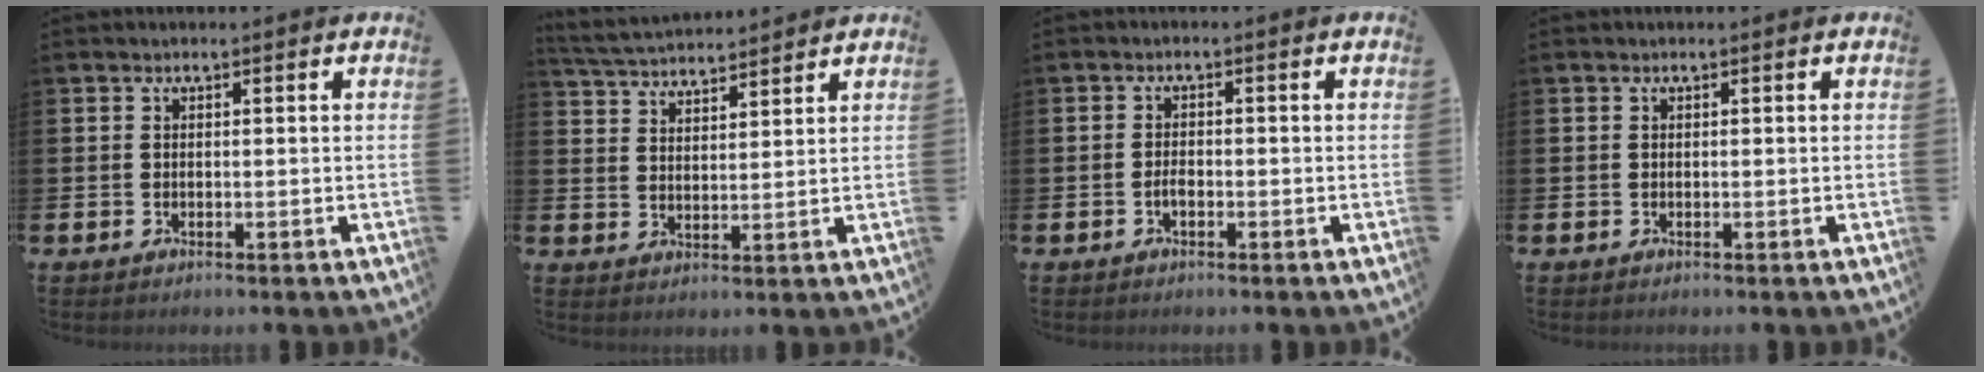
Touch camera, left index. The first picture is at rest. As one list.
[{"total": 4.4, "force": [4.3, 0.5, 0.2], "torque": [-0.020, -0.027, 0.076]}, {"total": 1.5, "force": [-0.7, 0.7, 1.1], "torque": [-0.015, -0.002, -0.015]}, {"total": 0.0}]